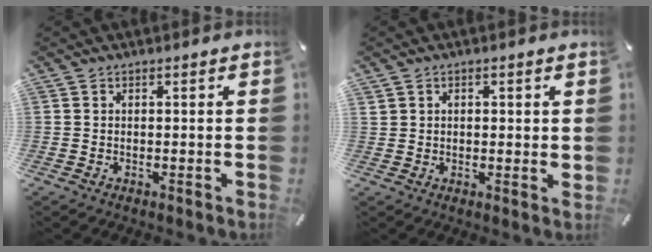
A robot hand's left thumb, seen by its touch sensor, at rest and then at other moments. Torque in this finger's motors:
{"motor_torque": [0.49, 0.02, -0.02, -0.08, 0.03]}